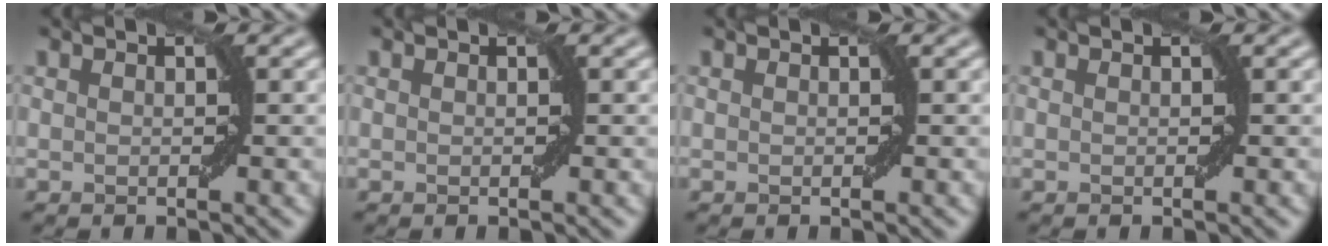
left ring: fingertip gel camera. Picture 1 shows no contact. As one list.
[{"total": 0.0}, {"total": 0.0}, {"total": 0.0}]